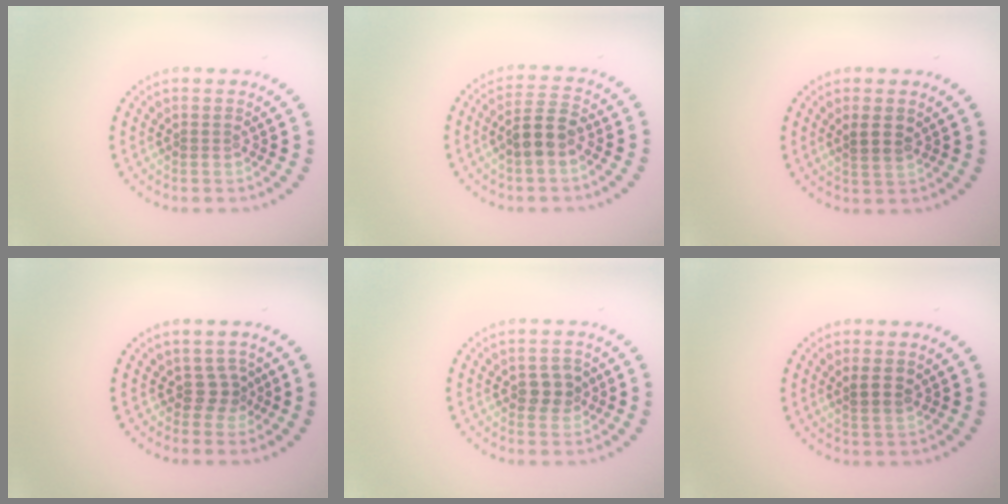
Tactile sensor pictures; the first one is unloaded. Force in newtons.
{"total": 3.5, "press": 3.3, "slide": 1.0}
{"total": 2.0, "press": 1.8, "slide": 0.8}
{"total": 1.9, "press": 1.3, "slide": 1.4}
{"total": 2.3, "press": 2.3, "slide": 0.5}
{"total": 2.0, "press": 1.9, "slide": 0.7}